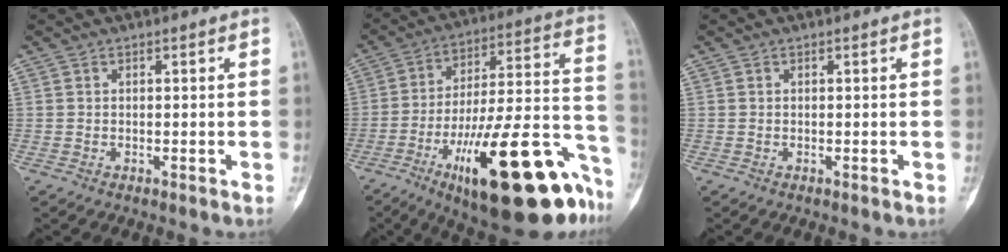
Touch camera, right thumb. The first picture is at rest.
{"total": 30.2, "force": [-15.2, 8.8, 24.5], "torque": [-0.304, 0.077, -0.229]}
{"total": 0.0}